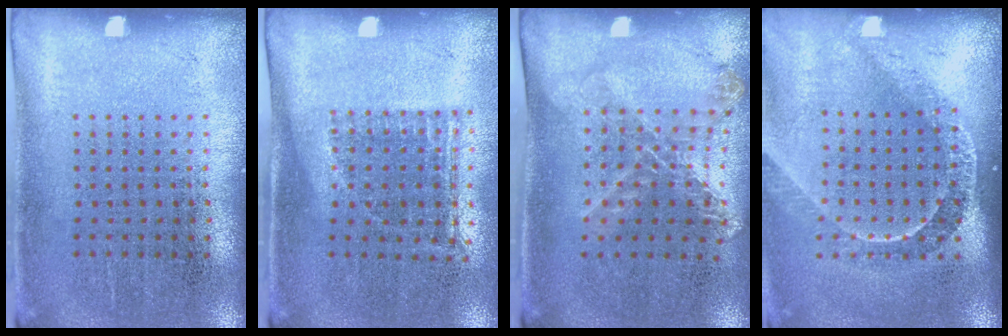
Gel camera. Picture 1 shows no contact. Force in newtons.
{"total": 1.2, "press": 0.9, "slide": 0.8}
{"total": 1.3, "press": 1.2, "slide": 0.4}
{"total": 2.2, "press": 1.6, "slide": 1.4}